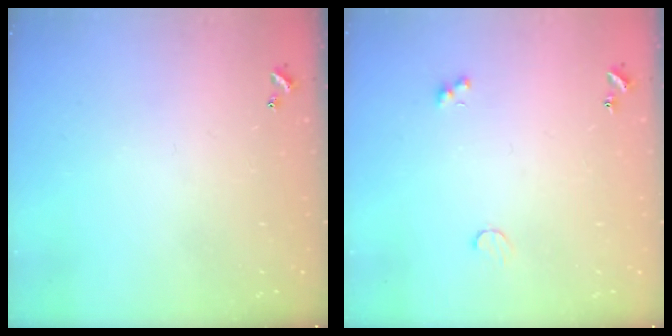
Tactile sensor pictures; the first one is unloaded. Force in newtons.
{"total": 2.1, "press": 2.0, "slide": 0.8}